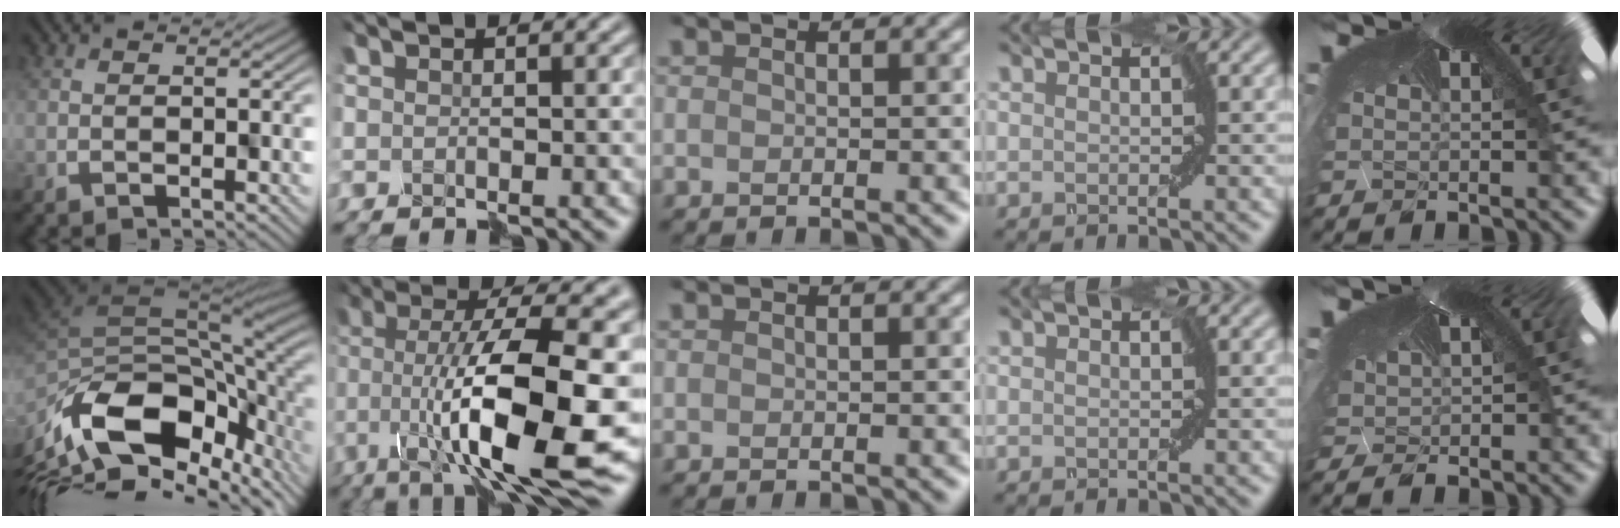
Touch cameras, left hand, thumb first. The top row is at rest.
{"thumb": {"total": 14.0, "force": [-3.2, 7.9, 11.1], "torque": [-0.242, -0.045, -0.034]}, "index": {"total": 12.7, "force": [-3.8, 2.8, 11.8], "torque": [-0.194, 0.003, -0.060]}, "little": {"total": 1.3, "force": [-0.3, 0.5, 1.2], "torque": [-0.042, -0.003, 0.005]}}